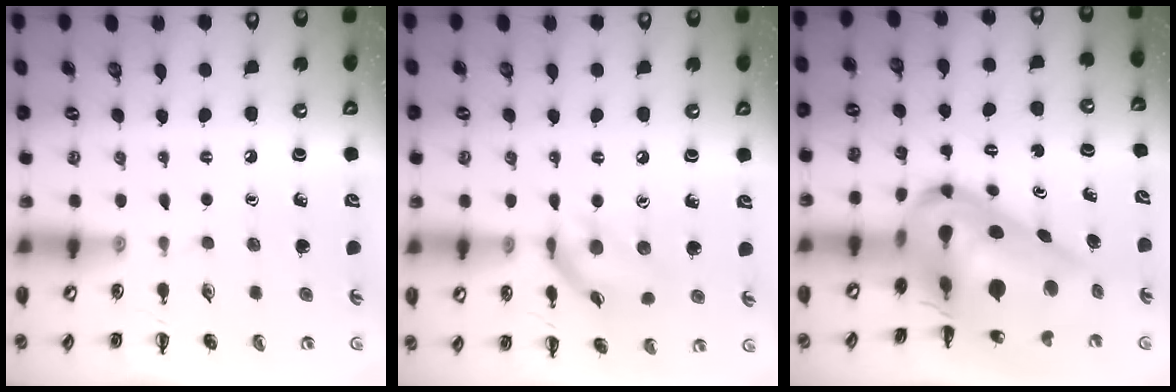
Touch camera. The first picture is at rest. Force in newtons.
{"total": 11.9, "press": 11.8, "slide": 1.4}
{"total": 18.1, "press": 17.3, "slide": 5.3}